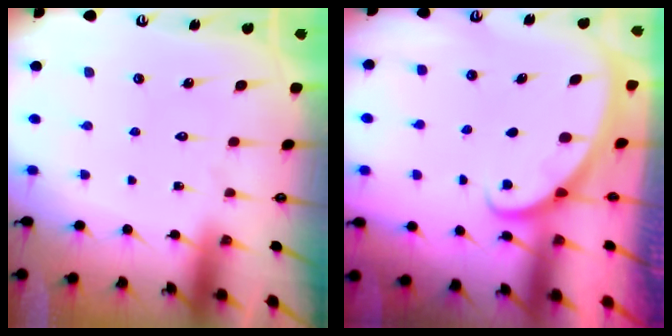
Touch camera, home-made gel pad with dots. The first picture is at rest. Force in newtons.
{"total": 1.5, "press": 1.5, "slide": 0.1}